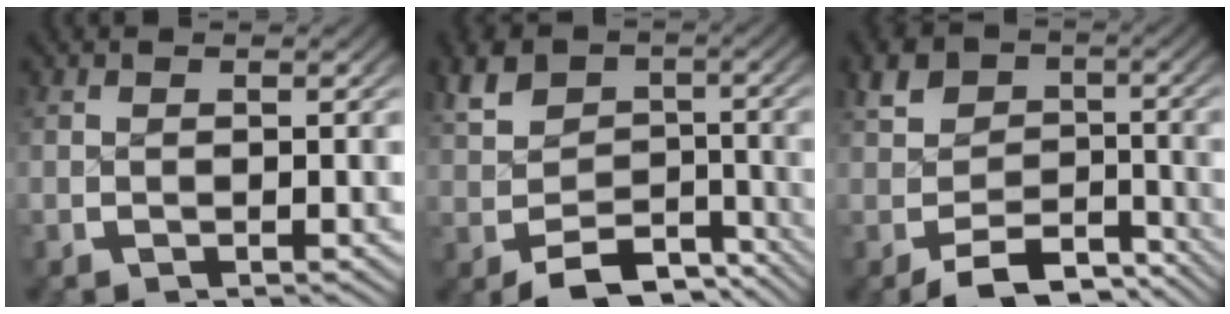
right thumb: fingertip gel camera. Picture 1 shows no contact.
{"total": 7.7, "force": [-3.4, 5.7, 3.9], "torque": [-0.062, -0.033, -0.042]}
{"total": 7.0, "force": [-4.0, 4.8, 3.2], "torque": [-0.049, -0.030, -0.058]}